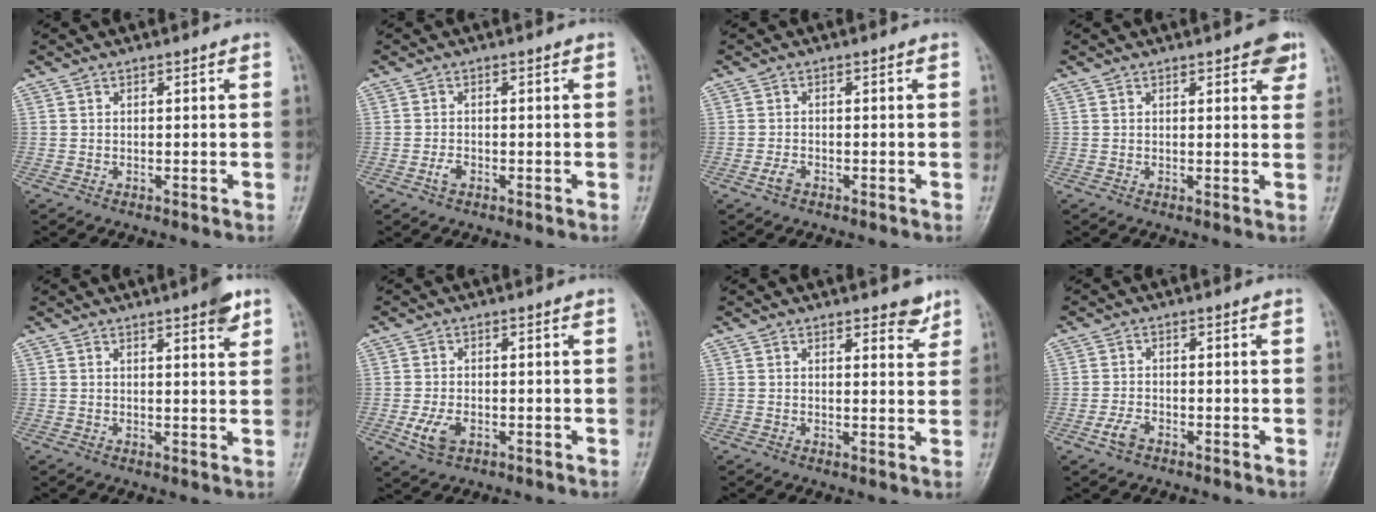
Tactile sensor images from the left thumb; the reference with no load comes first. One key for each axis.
{"total": 1.7, "fx": -0.9, "fy": 1.0, "fz": 1.1, "tx": -0.024, "ty": 0.005, "tz": -0.018}
{"total": 1.7, "fx": -1.0, "fy": 0.9, "fz": 1.0, "tx": -0.025, "ty": 0.003, "tz": -0.021}
{"total": 4.4, "fx": 2.4, "fy": 1.7, "fz": 3.3, "tx": -0.025, "ty": -0.007, "tz": 0.022}
{"total": 4.0, "fx": 2.4, "fy": 0.9, "fz": 3.1, "tx": -0.034, "ty": -0.012, "tz": 0.029}
{"total": 4.5, "fx": -1.5, "fy": 2.7, "fz": 3.2, "tx": -0.068, "ty": 0.000, "tz": -0.026}
{"total": 3.4, "fx": 2.5, "fy": 1.2, "fz": 1.9, "tx": -0.007, "ty": -0.017, "tz": 0.032}
{"total": 2.8, "fx": -1.6, "fy": 1.5, "fz": 1.7, "tx": -0.037, "ty": 0.008, "tz": -0.031}